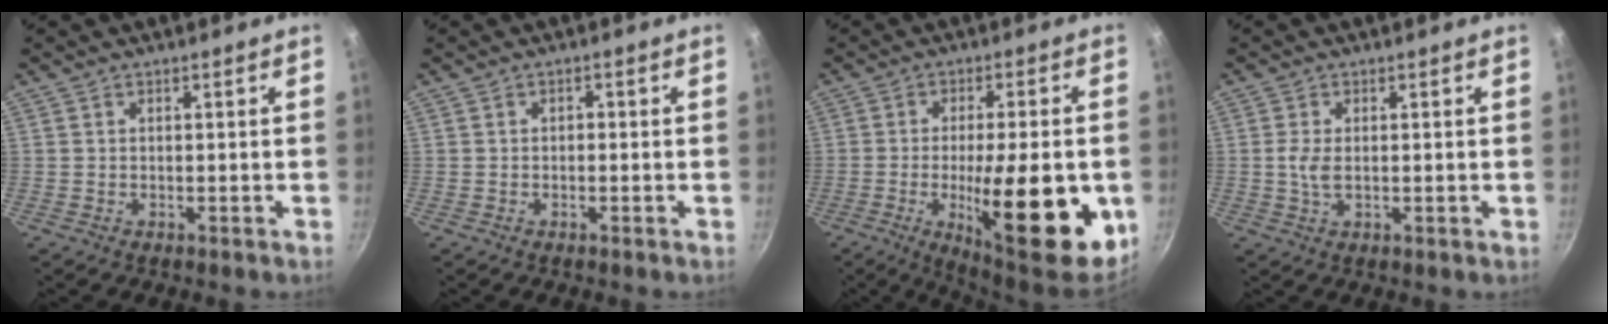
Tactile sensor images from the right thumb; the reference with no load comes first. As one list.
[{"total": 0.8, "force": [-0.2, 0.6, 0.5], "torque": [0.001, 0.005, -0.005]}, {"total": 23.0, "force": [-5.2, 7.0, 21.3], "torque": [-0.281, -0.022, -0.056]}, {"total": 3.1, "force": [0.0, 1.6, 2.7], "torque": [-0.063, -0.002, 0.000]}]